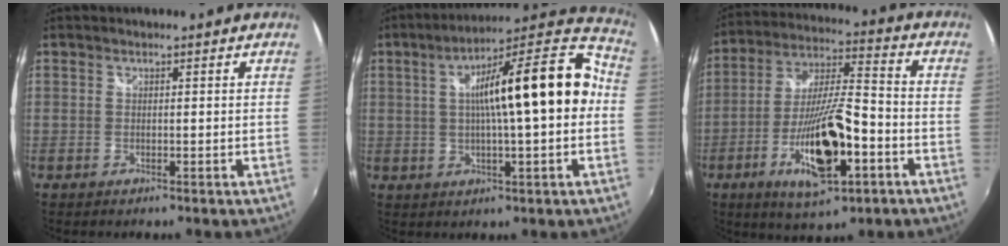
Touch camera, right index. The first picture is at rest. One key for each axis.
{"total": 19.9, "fx": 1.2, "fy": 3.9, "fz": 19.4, "tx": -0.287, "ty": 0.034, "tz": 0.016}
{"total": 17.2, "fx": -7.0, "fy": 4.3, "fz": 15.1, "tx": -0.298, "ty": -0.015, "tz": -0.121}